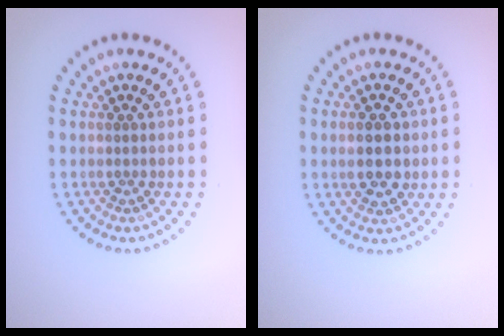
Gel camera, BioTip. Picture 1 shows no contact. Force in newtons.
{"total": 2.6, "press": 2.6, "slide": 0.0}